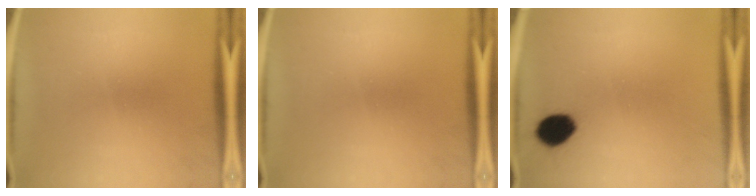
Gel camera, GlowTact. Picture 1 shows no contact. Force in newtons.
{"total": 0.0}
{"total": 7.2}